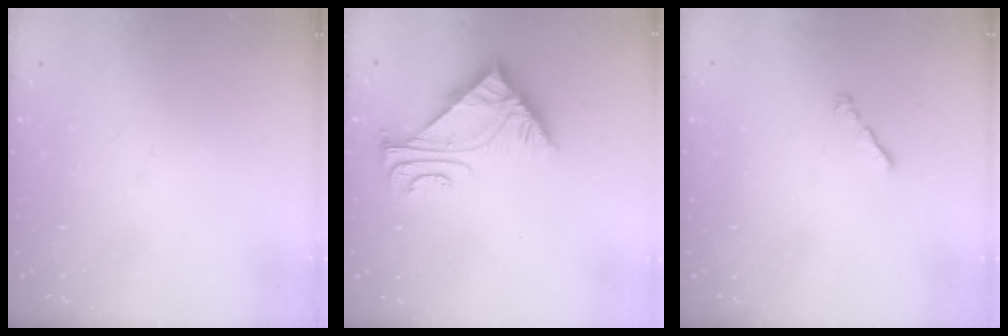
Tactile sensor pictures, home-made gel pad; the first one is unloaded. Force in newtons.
{"total": 4.9, "press": 4.9, "slide": 0.7}
{"total": 1.0, "press": 0.9, "slide": 0.5}